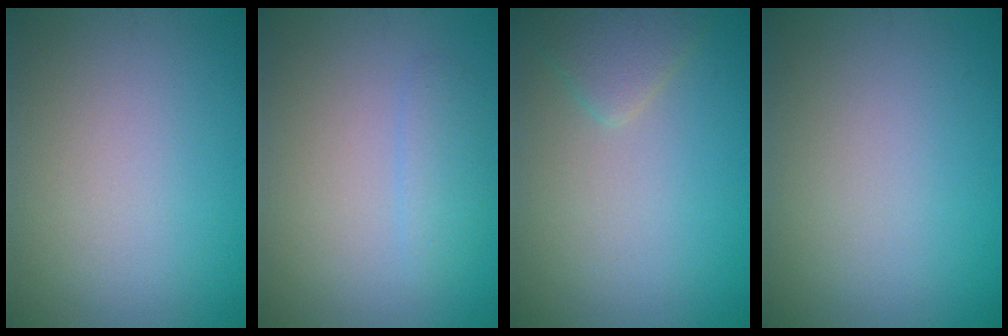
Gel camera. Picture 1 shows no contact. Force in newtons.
{"total": 1.6, "press": 1.6, "slide": 0.0}
{"total": 2.1, "press": 2.1, "slide": 0.1}
{"total": 0.0}